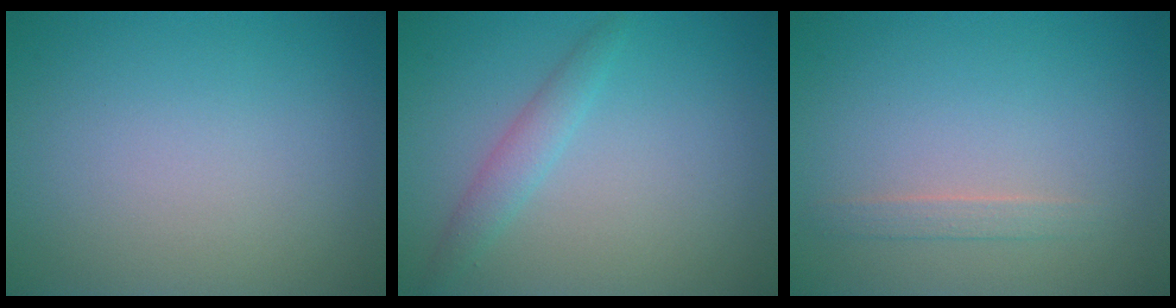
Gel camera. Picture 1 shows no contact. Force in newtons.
{"total": 1.8, "press": 1.8, "slide": 0.1}
{"total": 1.1, "press": 1.1, "slide": 0.1}